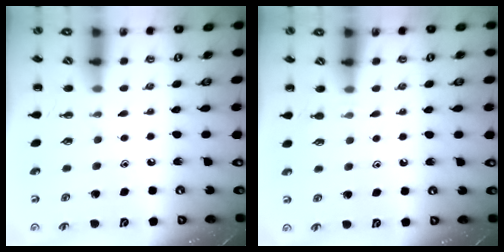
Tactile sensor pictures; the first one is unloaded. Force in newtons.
{"total": 4.9, "press": 4.6, "slide": 1.7}